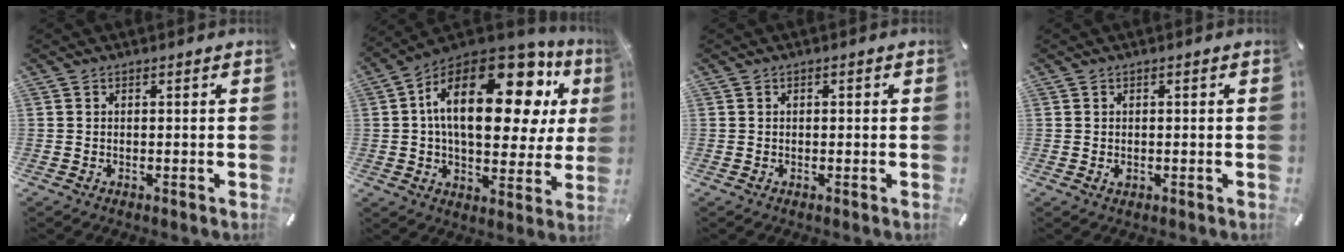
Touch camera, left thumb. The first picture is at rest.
{"total": 26.7, "force": [9.0, 13.4, 21.3], "torque": [-0.358, -0.053, 0.145]}
{"total": 0.6, "force": [0.0, 0.4, 0.4], "torque": [-0.007, 0.001, -0.002]}
{"total": 0.9, "force": [-0.1, 0.6, 0.6], "torque": [-0.011, 0.001, -0.003]}